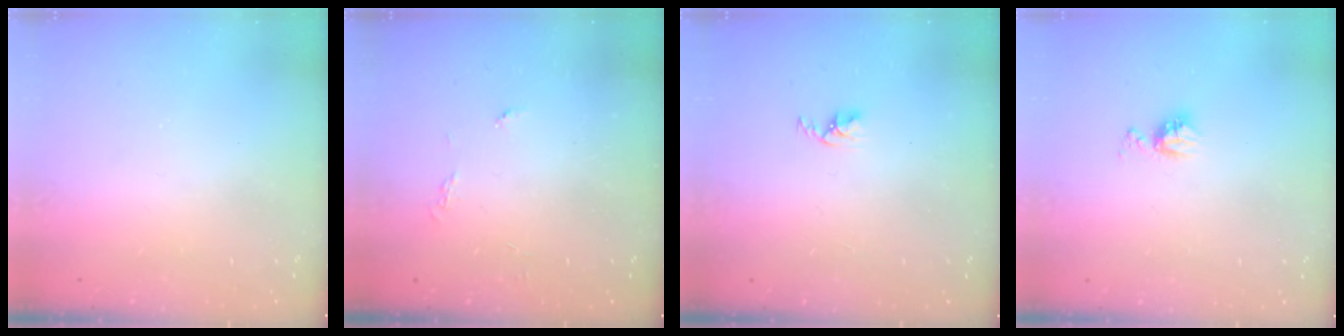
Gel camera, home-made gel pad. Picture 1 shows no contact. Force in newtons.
{"total": 3.7, "press": 3.6, "slide": 0.7}
{"total": 2.5, "press": 2.5, "slide": 0.4}
{"total": 5.9, "press": 5.9, "slide": 0.6}